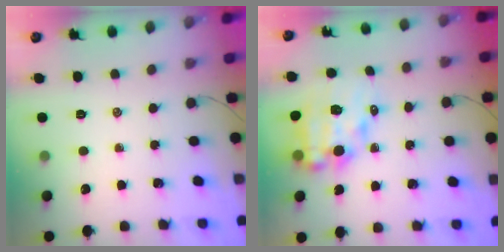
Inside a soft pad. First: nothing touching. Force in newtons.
{"total": 10.7, "press": 10.4, "slide": 2.7}